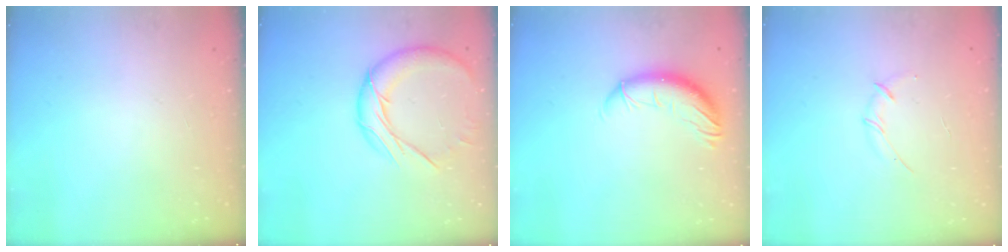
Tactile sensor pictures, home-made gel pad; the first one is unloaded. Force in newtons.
{"total": 13.3, "press": 13.2, "slide": 1.0}
{"total": 10.5, "press": 10.4, "slide": 1.7}
{"total": 3.0, "press": 2.9, "slide": 0.8}